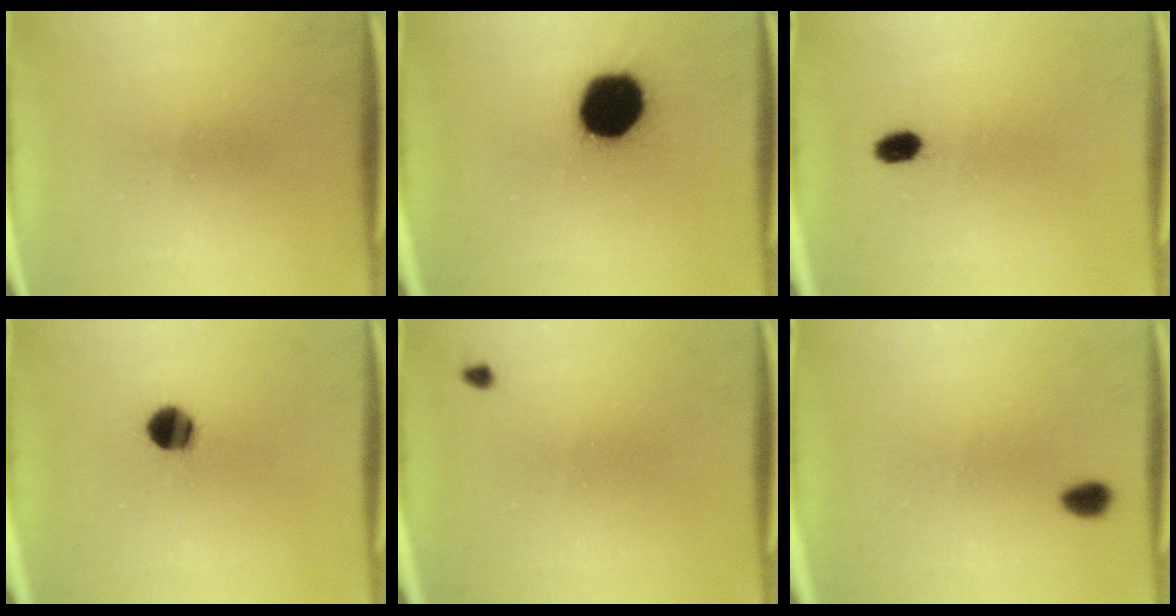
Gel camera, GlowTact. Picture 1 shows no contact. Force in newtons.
{"total": 19.8}
{"total": 2.7}
{"total": 6.4}
{"total": 0.7}
{"total": 3.0}